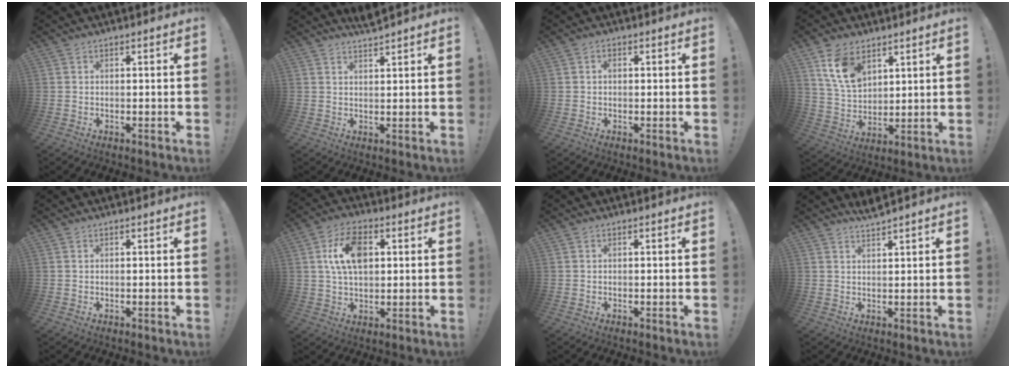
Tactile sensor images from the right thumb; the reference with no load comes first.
{"total": 2.7, "force": [2.5, -0.2, 1.0], "torque": [-0.016, -0.015, 0.044]}
{"total": 1.2, "force": [-0.2, 0.8, 0.8], "torque": [-0.022, 0.008, -0.002]}
{"total": 12.7, "force": [6.7, 8.2, 6.9], "torque": [-0.132, -0.021, 0.132]}
{"total": 0.0}
{"total": 11.9, "force": [3.0, 7.4, 8.8], "torque": [-0.151, 0.009, 0.056]}
{"total": 0.0}
{"total": 3.0, "force": [2.7, -0.4, 1.2], "torque": [-0.020, -0.015, 0.047]}